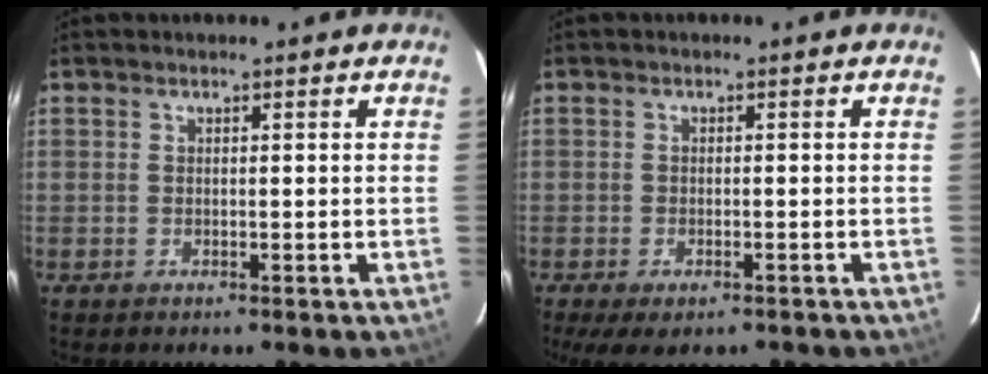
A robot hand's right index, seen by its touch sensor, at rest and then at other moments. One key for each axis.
{"total": 7.4, "fx": -5.2, "fy": 2.7, "fz": 4.4, "tx": -0.098, "ty": -0.029, "tz": -0.078}